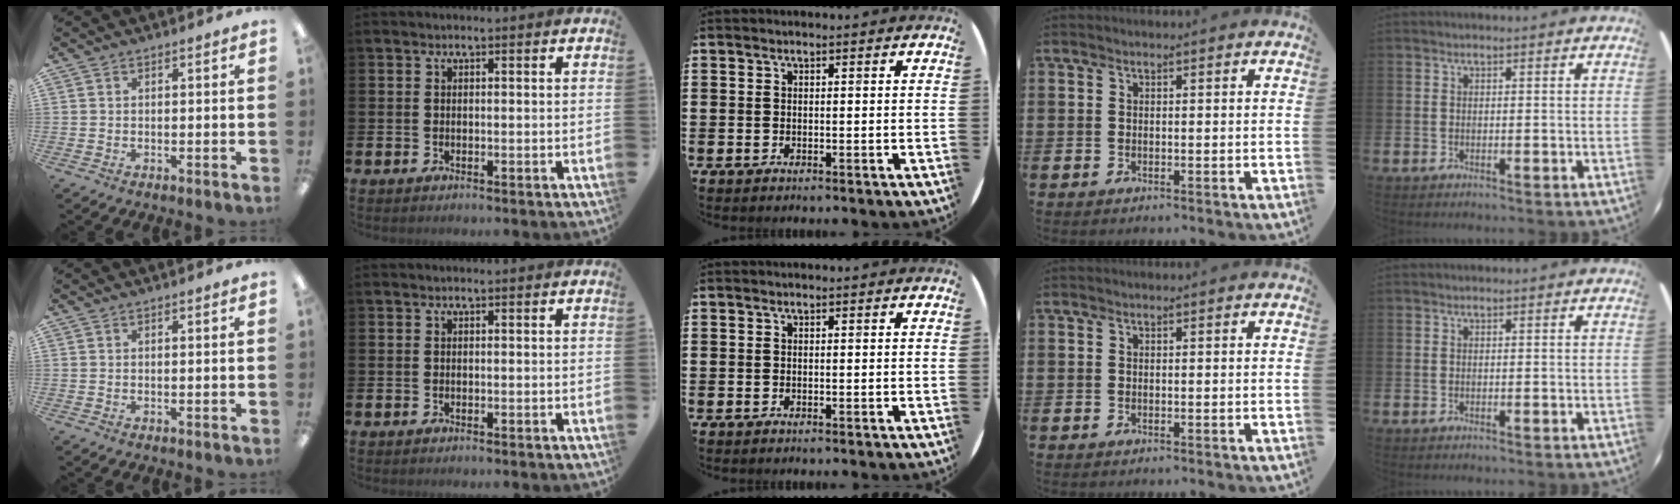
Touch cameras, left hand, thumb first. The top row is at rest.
{}